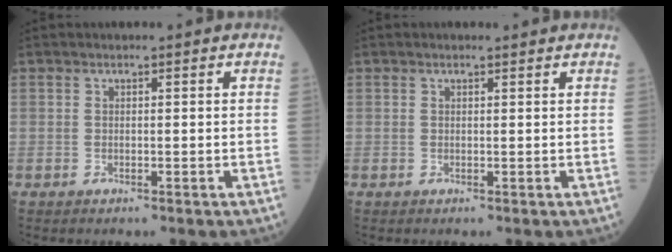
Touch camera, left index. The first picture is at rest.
{"total": 0.6, "force": [0.5, 0.1, 0.2], "torque": [-0.011, 0.001, 0.007]}